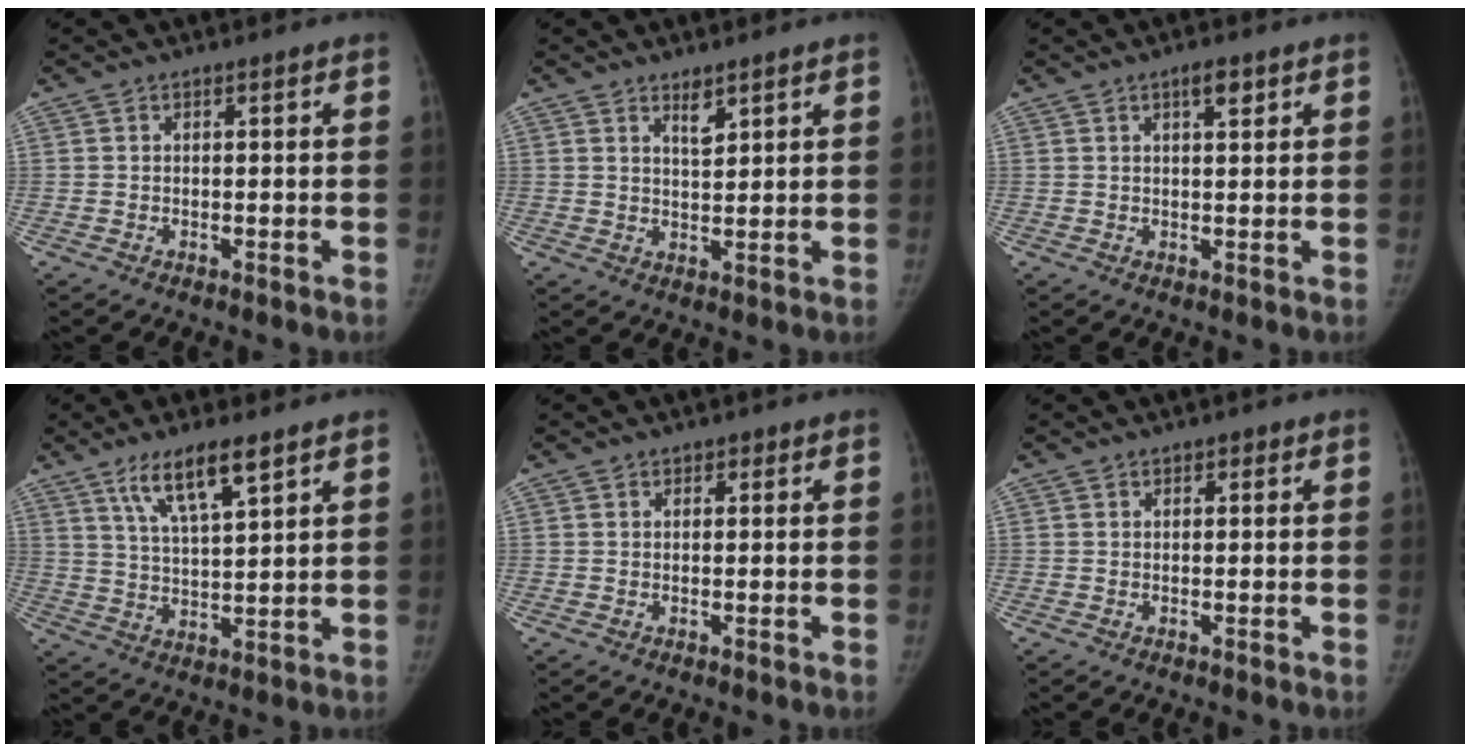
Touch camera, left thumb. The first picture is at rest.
{"total": 3.0, "force": [2.1, 1.1, 1.8], "torque": [-0.022, -0.018, 0.039]}
{"total": 2.8, "force": [1.6, 1.0, 2.1], "torque": [-0.023, -0.006, 0.024]}
{"total": 9.6, "force": [6.0, 2.2, 7.1], "torque": [-0.121, -0.028, 0.117]}
{"total": 1.2, "force": [0.7, 0.9, 0.3], "torque": [0.011, -0.002, 0.005]}
{"total": 1.1, "force": [0.6, 0.8, 0.5], "torque": [0.006, 0.000, 0.004]}